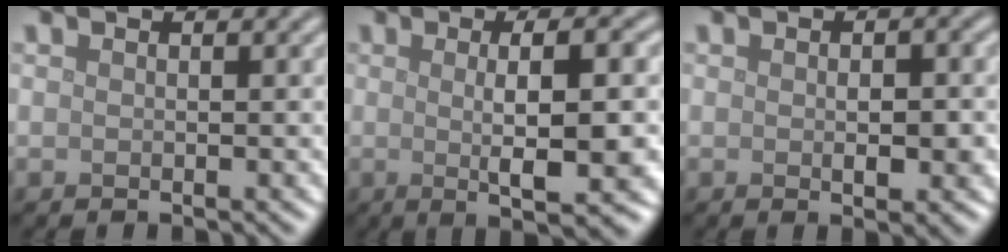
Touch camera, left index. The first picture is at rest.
{"total": 7.6, "force": [-0.2, 1.9, 7.3], "torque": [-0.098, 0.002, 0.000]}
{"total": 2.8, "force": [-0.2, 1.2, 2.5], "torque": [-0.036, -0.003, 0.000]}